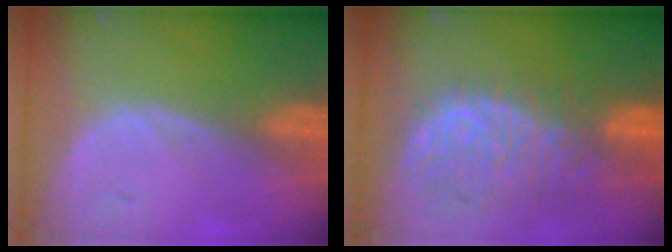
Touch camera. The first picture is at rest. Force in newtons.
{"total": 11.5, "press": 9.7, "slide": 6.1}